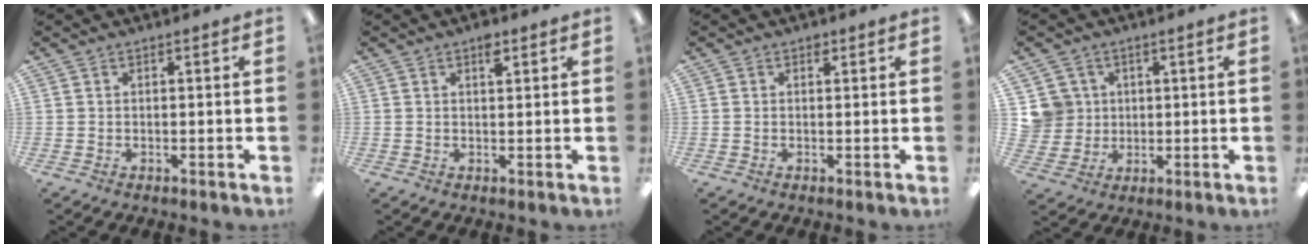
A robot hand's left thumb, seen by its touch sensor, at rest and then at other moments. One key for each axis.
{"total": 2.9, "fx": 1.8, "fy": 1.1, "fz": 2.0, "tx": -0.027, "ty": -0.005, "tz": 0.028}
{"total": 1.1, "fx": 0.7, "fy": 0.6, "fz": 0.7, "tx": -0.007, "ty": -0.002, "tz": 0.011}
{"total": 6.6, "fx": 2.2, "fy": 6.2, "fz": 0.0, "tx": -0.014, "ty": 0.003, "tz": 0.048}